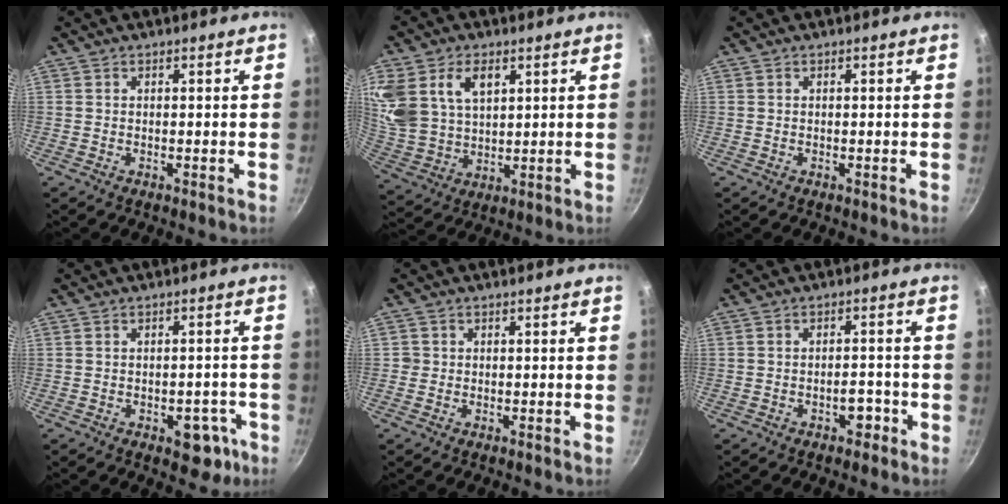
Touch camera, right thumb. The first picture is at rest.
{"total": 17.6, "force": [6.6, 11.6, 11.4], "torque": [-0.254, -0.001, 0.137]}
{"total": 0.0}
{"total": 8.3, "force": [-4.2, 4.4, 5.7], "torque": [-0.043, 0.038, -0.047]}
{"total": 1.1, "force": [-0.1, 1.1, 0.1], "torque": [0.005, 0.004, -0.002]}
{"total": 3.6, "force": [-1.9, 2.1, 2.3], "torque": [-0.018, 0.020, -0.027]}